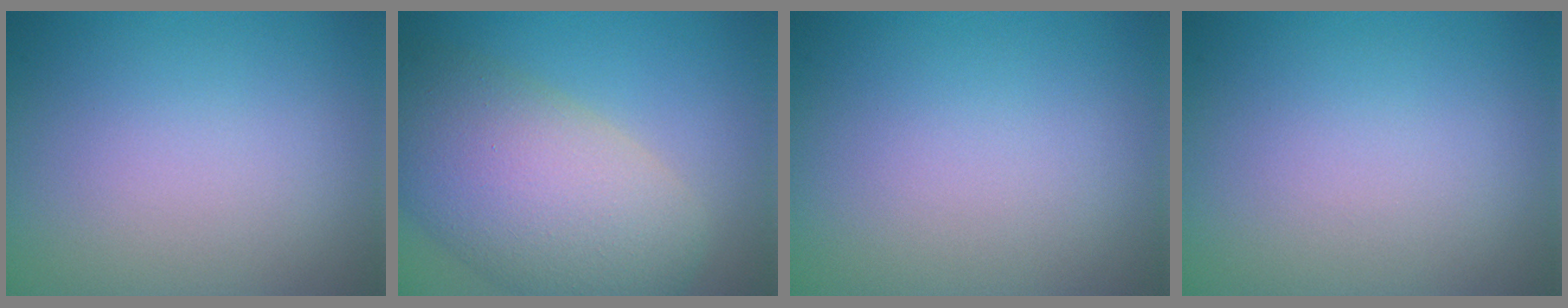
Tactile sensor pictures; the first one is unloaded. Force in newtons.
{"total": 10.1, "press": 10.0, "slide": 0.7}
{"total": 0.0}
{"total": 0.0}